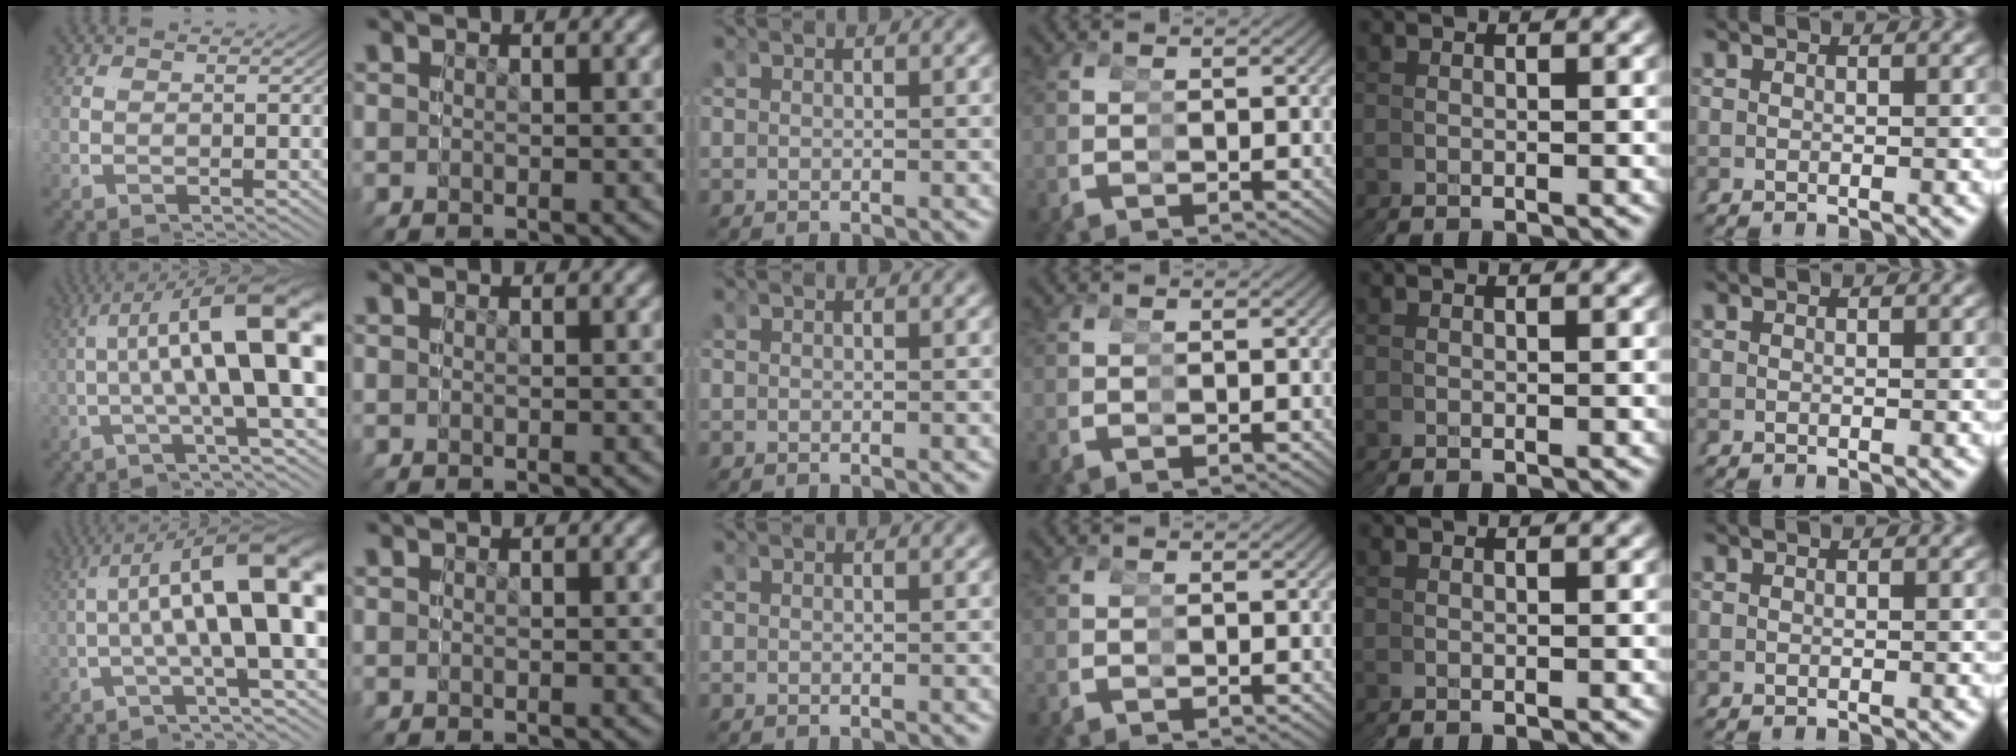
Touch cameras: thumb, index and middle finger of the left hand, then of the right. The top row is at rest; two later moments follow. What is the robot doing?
{"motion": "grasp_and_lifting", "object": "cubes"}